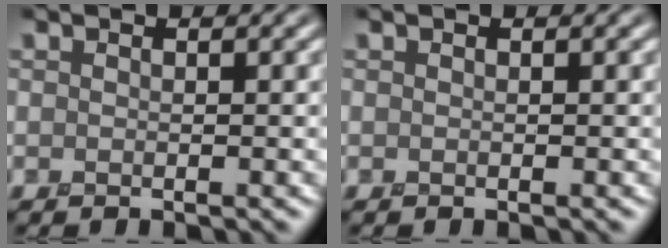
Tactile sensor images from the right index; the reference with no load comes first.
{"total": 0.0}